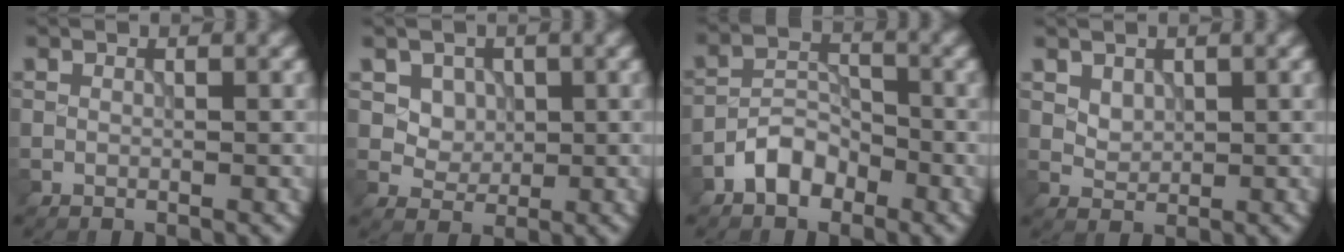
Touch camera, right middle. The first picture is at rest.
{"total": 3.9, "force": [1.5, 3.1, 1.8], "torque": [-0.041, -0.010, 0.043]}
{"total": 3.3, "force": [-2.2, 2.0, 1.6], "torque": [-0.023, 0.011, -0.045]}
{"total": 1.4, "force": [0.7, 1.1, 0.7], "torque": [-0.010, -0.005, 0.019]}